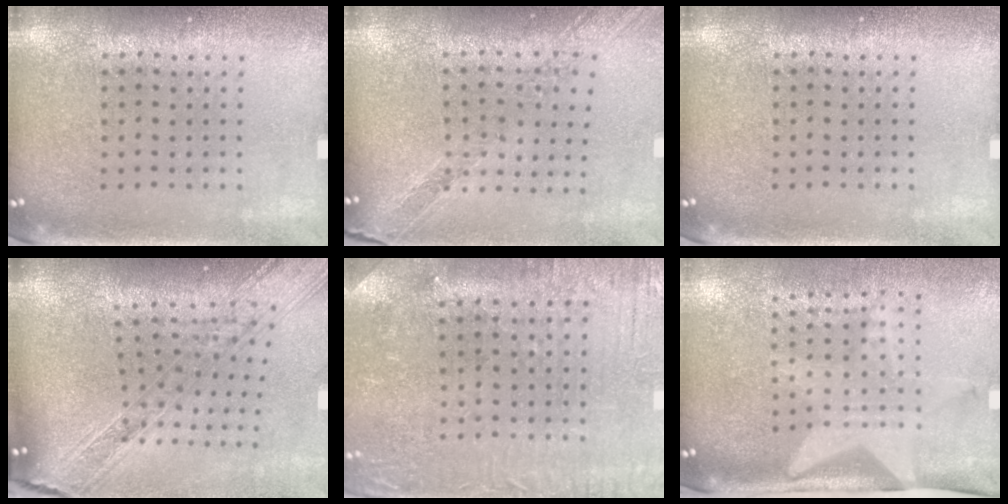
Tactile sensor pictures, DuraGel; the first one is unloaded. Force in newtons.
{"total": 1.2, "press": 1.2, "slide": 0.2}
{"total": 0.0}
{"total": 2.5, "press": 2.1, "slide": 1.4}
{"total": 0.9, "press": 0.7, "slide": 0.5}
{"total": 2.0, "press": 1.5, "slide": 1.3}